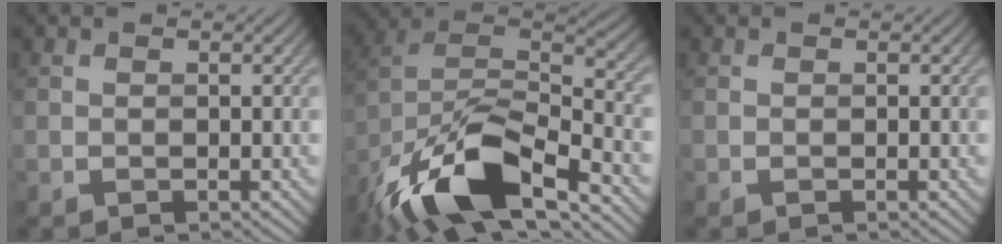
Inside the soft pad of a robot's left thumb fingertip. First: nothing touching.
{"total": 16.8, "force": [-11.1, 6.0, 11.1], "torque": [-0.235, -0.012, -0.202]}
{"total": 0.0}